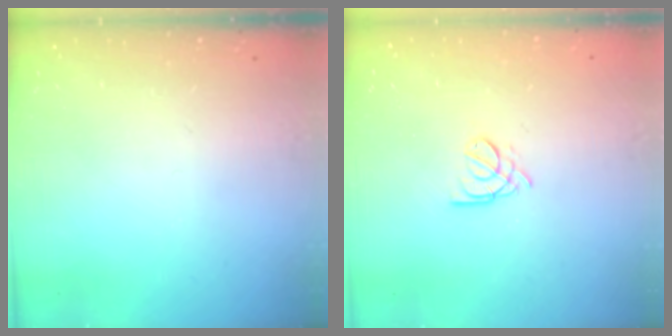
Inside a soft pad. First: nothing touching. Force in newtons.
{"total": 2.6, "press": 2.6, "slide": 0.6}